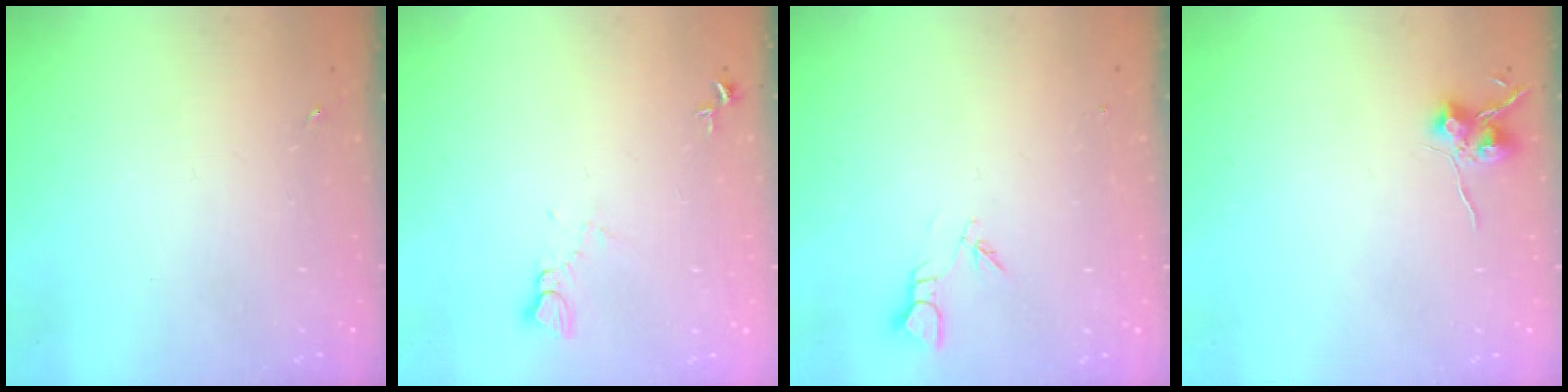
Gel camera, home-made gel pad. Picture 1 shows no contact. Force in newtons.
{"total": 3.3, "press": 3.3, "slide": 0.3}
{"total": 2.7, "press": 2.7, "slide": 0.3}
{"total": 6.9, "press": 6.9, "slide": 0.6}